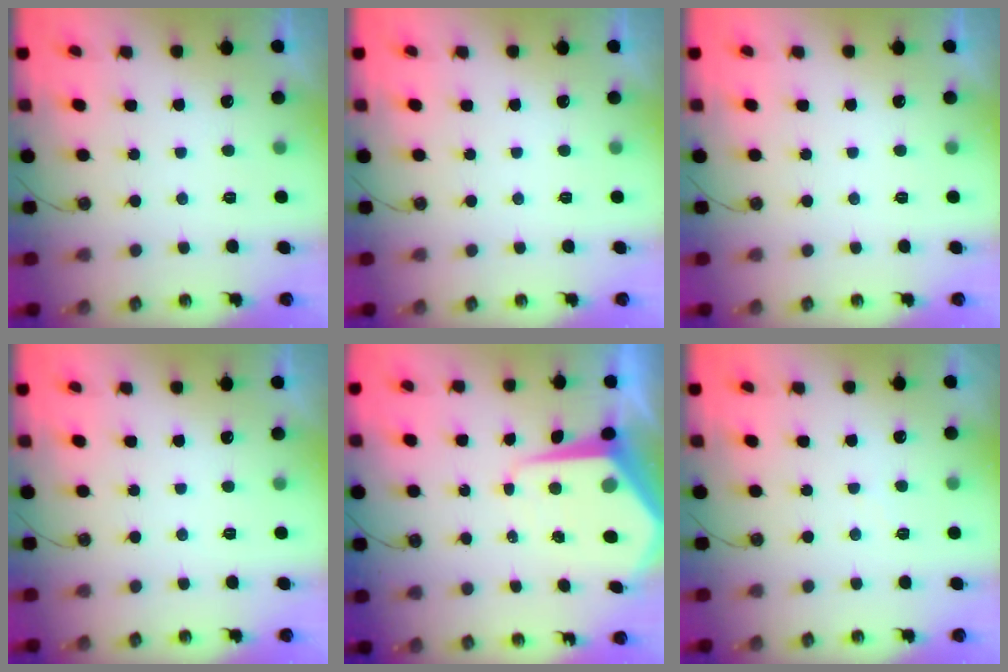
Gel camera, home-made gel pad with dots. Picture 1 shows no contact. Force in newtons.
{"total": 0.0}
{"total": 0.0}
{"total": 0.0}
{"total": 9.3, "press": 9.3, "slide": 0.7}
{"total": 2.5, "press": 2.4, "slide": 0.4}